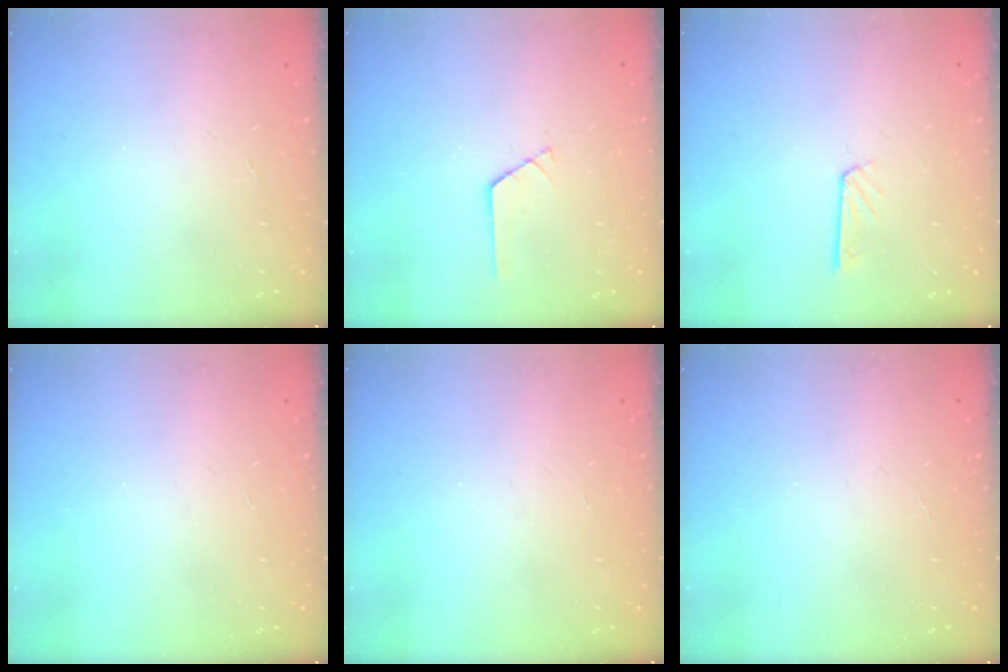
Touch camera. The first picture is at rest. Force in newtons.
{"total": 0.7, "press": 0.6, "slide": 0.1}
{"total": 4.4, "press": 4.4, "slide": 0.3}
{"total": 0.0}
{"total": 0.0}
{"total": 0.0}